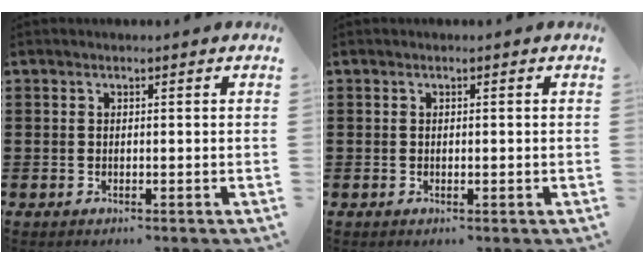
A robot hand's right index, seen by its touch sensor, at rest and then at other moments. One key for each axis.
{"total": 0.0}